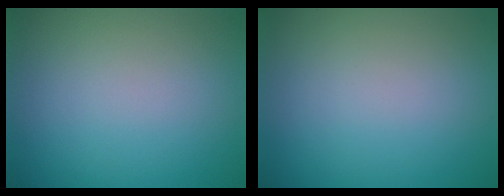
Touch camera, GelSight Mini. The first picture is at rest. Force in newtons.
{"total": 0.0}